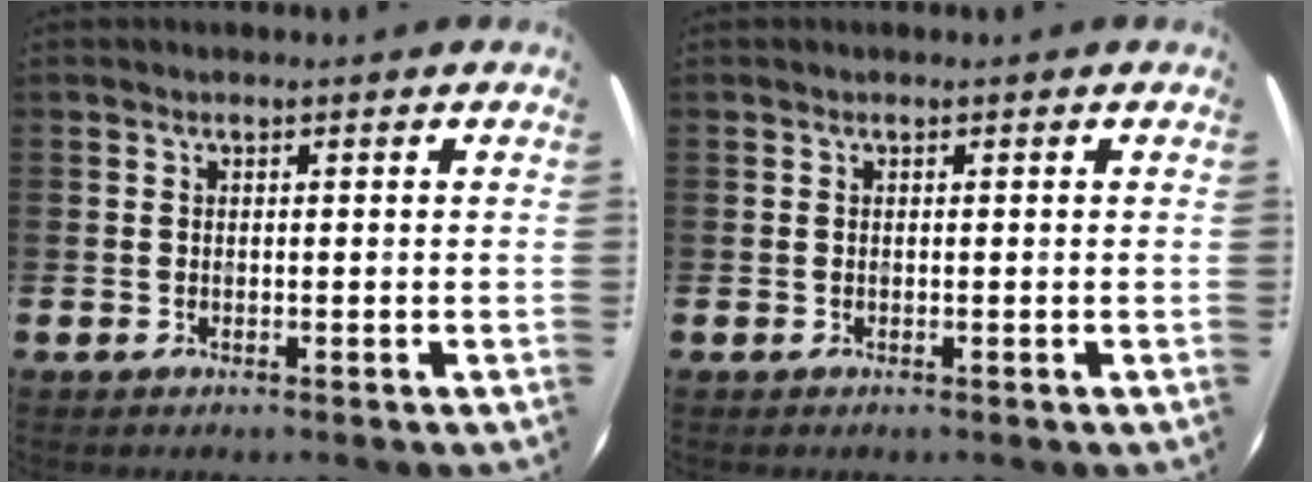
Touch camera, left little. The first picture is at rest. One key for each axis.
{"total": 0.0}